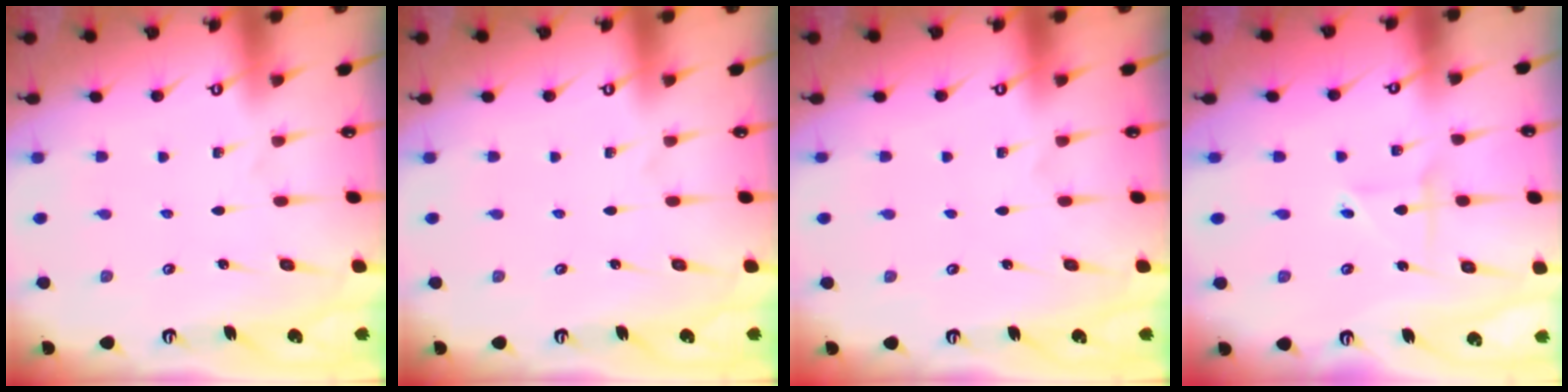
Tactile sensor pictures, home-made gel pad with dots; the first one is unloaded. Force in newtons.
{"total": 0.0}
{"total": 0.0}
{"total": 2.5, "press": 2.5, "slide": 0.1}